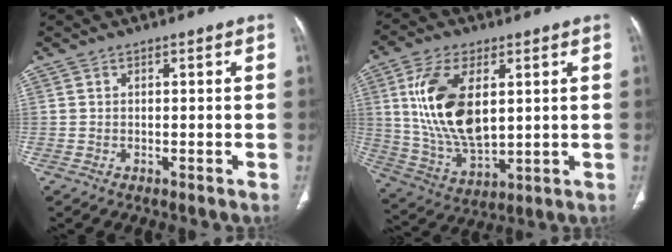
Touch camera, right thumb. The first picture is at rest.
{"total": 16.7, "force": [3.8, 8.8, 13.7], "torque": [-0.256, -0.016, 0.083]}